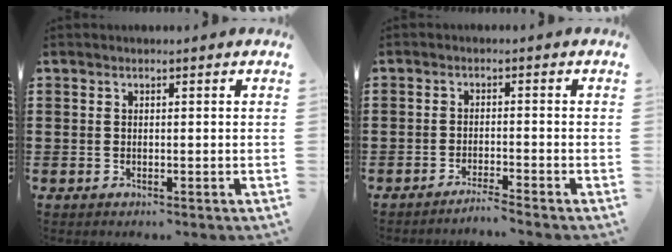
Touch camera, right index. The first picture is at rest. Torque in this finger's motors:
{"motor_torque": [-0.14, 0.14, 0.03, 0.00]}